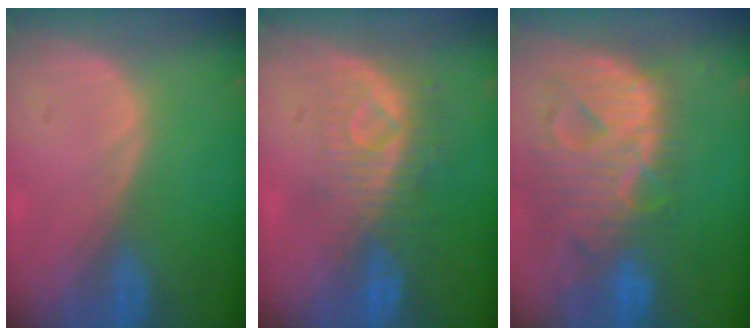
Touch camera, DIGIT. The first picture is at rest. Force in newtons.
{"total": 8.3, "press": 7.5, "slide": 3.6}
{"total": 13.1, "press": 11.2, "slide": 6.9}